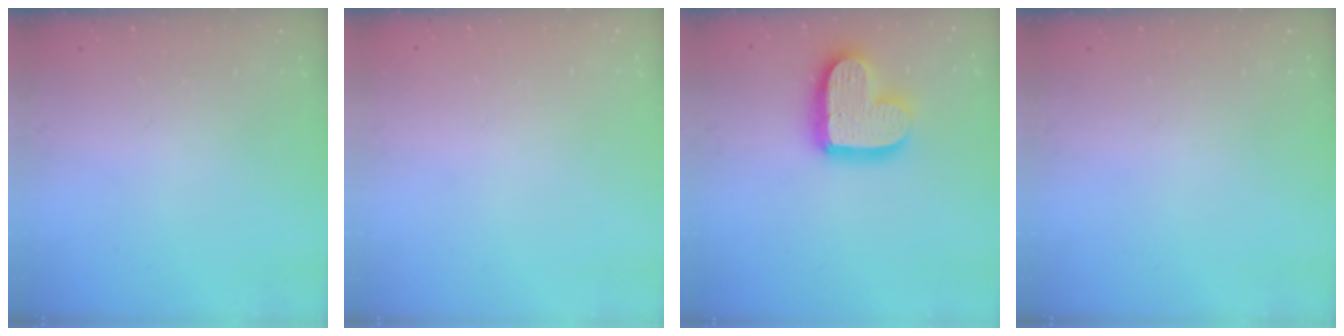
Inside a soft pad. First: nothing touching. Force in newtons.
{"total": 0.0}
{"total": 17.1, "press": 17.1, "slide": 1.4}
{"total": 0.0}